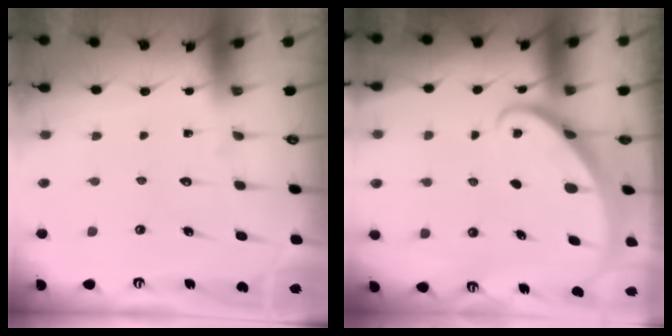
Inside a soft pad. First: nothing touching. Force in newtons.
{"total": 1.9, "press": 1.9, "slide": 0.0}